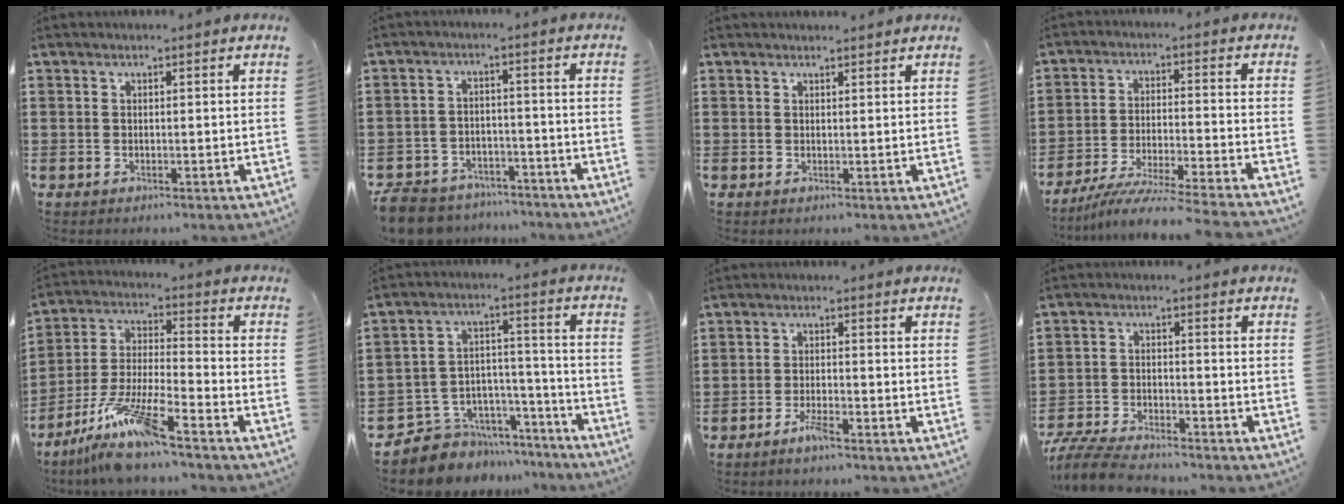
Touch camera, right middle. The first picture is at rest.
{"total": 6.3, "force": [-6.1, 1.4, 0.7], "torque": [-0.033, 0.008, -0.128]}
{"total": 0.8, "force": [0.8, 0.1, 0.0], "torque": [0.006, -0.004, 0.013]}
{"total": 6.8, "force": [-6.2, -0.8, 2.5], "torque": [-0.048, -0.019, -0.121]}
{"total": 10.4, "force": [-8.3, 0.2, 6.2], "torque": [-0.131, -0.004, -0.166]}
{"total": 6.0, "force": [-4.8, 3.6, -0.1], "torque": [-0.008, 0.012, -0.090]}
{"total": 2.8, "force": [-2.0, 0.3, 1.8], "torque": [-0.046, -0.002, -0.042]}
{"total": 6.5, "force": [-6.2, 0.9, 1.9], "torque": [-0.043, 0.005, -0.121]}